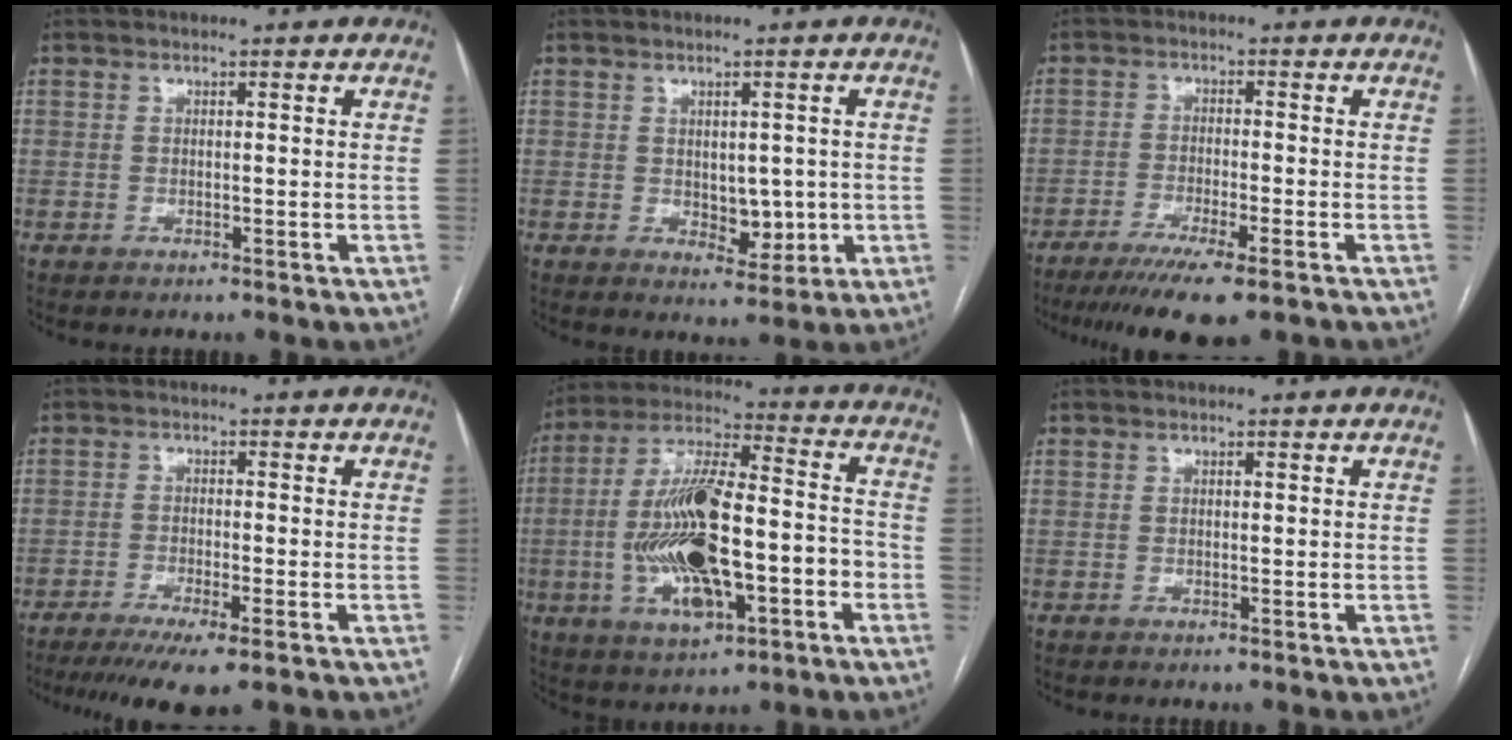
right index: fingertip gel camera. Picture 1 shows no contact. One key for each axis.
{"total": 4.7, "fx": -0.2, "fy": 2.8, "fz": 3.7, "tx": -0.045, "ty": -0.001, "tz": 0.009}
{"total": 10.5, "fx": -7.7, "fy": 1.0, "fz": 7.1, "tx": -0.105, "ty": -0.022, "tz": -0.118}
{"total": 8.7, "fx": -6.3, "fy": 0.9, "fz": 5.9, "tx": -0.088, "ty": -0.018, "tz": -0.098}
{"total": 19.2, "fx": -4.9, "fy": 5.9, "fz": 17.6, "tx": -0.347, "ty": 0.013, "tz": -0.077}
{"total": 0.0}